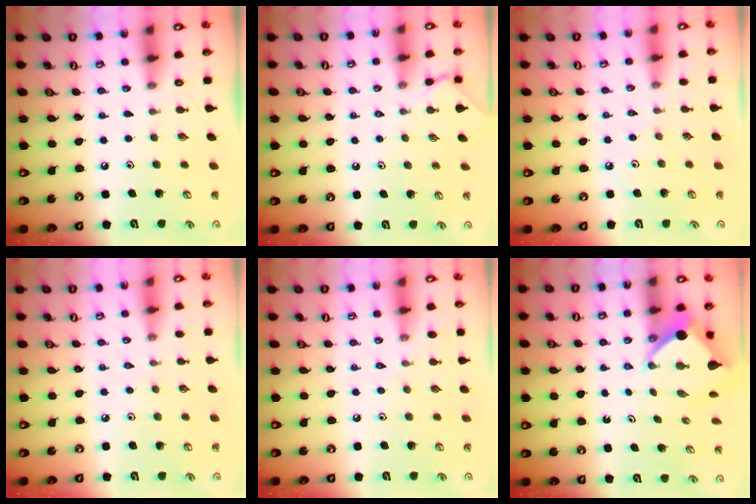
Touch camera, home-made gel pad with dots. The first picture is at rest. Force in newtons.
{"total": 1.9, "press": 1.9, "slide": 0.4}
{"total": 1.9, "press": 1.9, "slide": 0.4}
{"total": 1.7, "press": 1.6, "slide": 0.4}
{"total": 2.5, "press": 2.5, "slide": 0.5}
{"total": 6.3, "press": 6.3, "slide": 0.3}